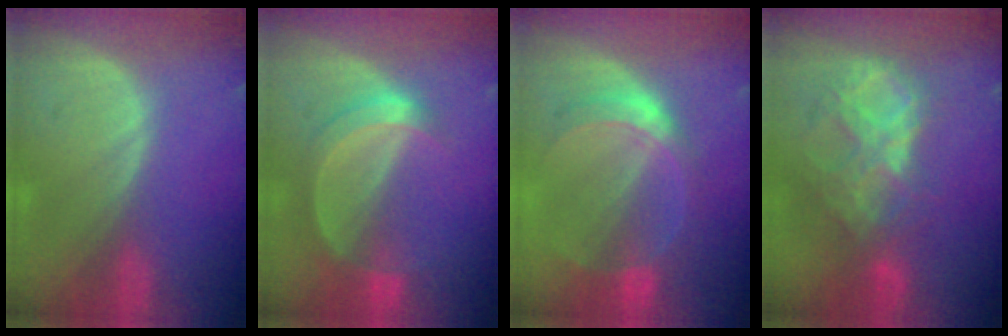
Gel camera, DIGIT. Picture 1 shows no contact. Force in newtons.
{"total": 5.9, "press": 5.5, "slide": 2.1}
{"total": 6.3, "press": 6.3, "slide": 0.1}
{"total": 9.2, "press": 7.9, "slide": 4.8}